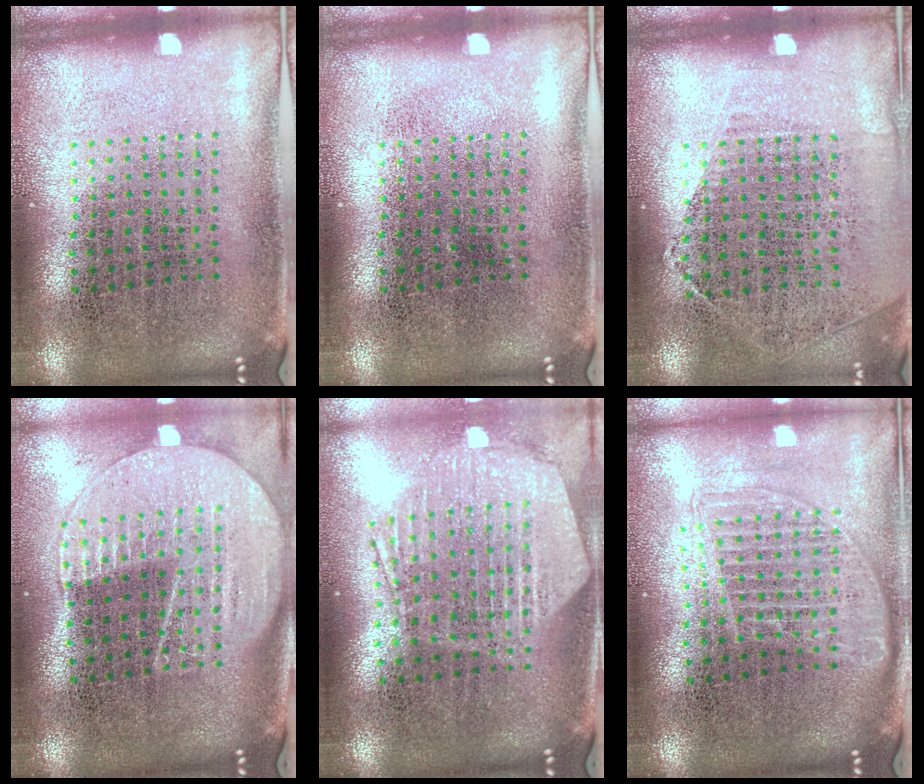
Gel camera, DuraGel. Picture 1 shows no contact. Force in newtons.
{"total": 0.0}
{"total": 1.2, "press": 1.0, "slide": 0.7}
{"total": 2.0, "press": 1.8, "slide": 0.9}
{"total": 1.4, "press": 1.4, "slide": 0.4}
{"total": 1.6, "press": 1.4, "slide": 0.8}